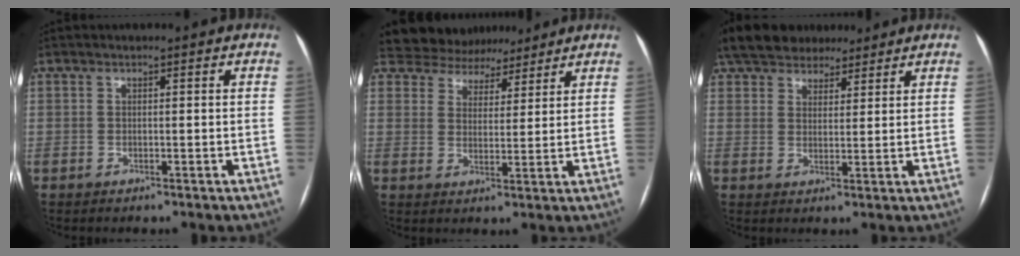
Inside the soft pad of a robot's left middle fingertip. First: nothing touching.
{"total": 9.9, "force": [8.9, 4.1, 0.8], "torque": [-0.004, 0.018, 0.130]}
{"total": 13.3, "force": [10.9, 6.1, 4.7], "torque": [-0.091, 0.042, 0.173]}